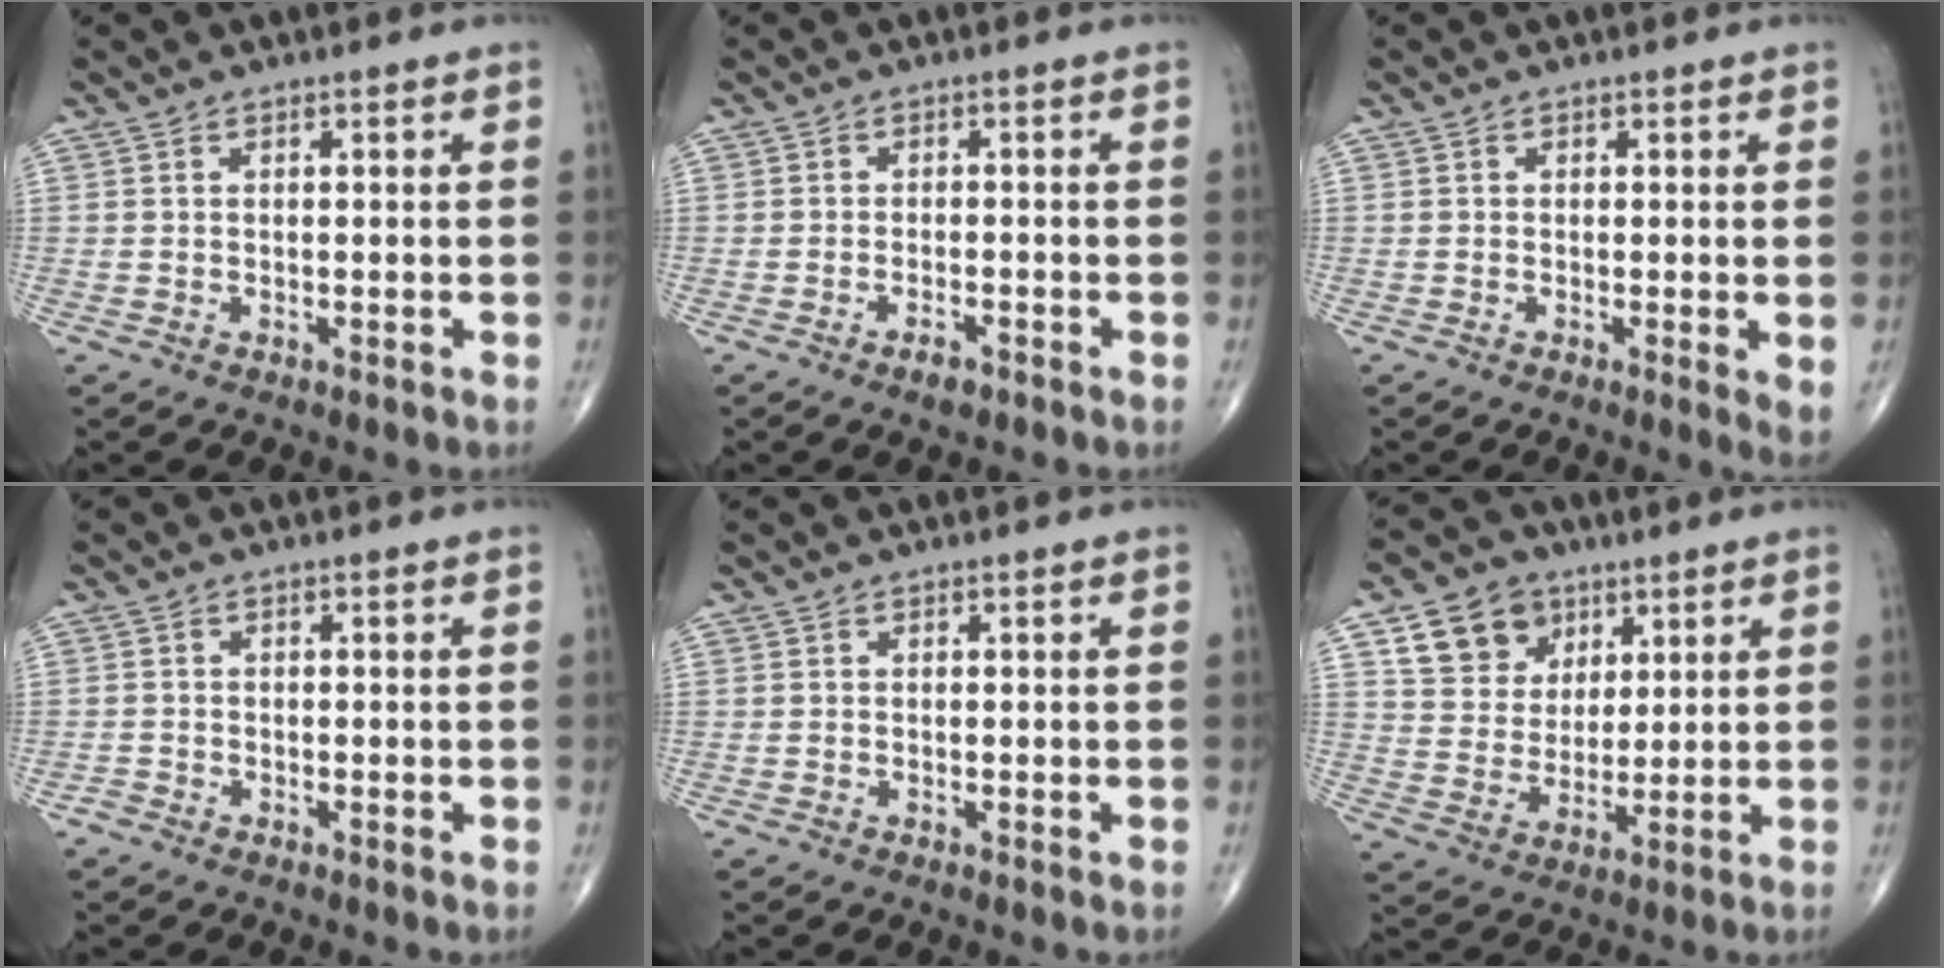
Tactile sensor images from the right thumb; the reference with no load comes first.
{"total": 2.2, "force": [-1.5, 0.7, 1.4], "torque": [-0.025, 0.004, -0.027]}
{"total": 2.1, "force": [-0.3, 0.4, 2.1], "torque": [-0.031, -0.008, -0.009]}
{"total": 1.0, "force": [-0.7, 0.6, 0.4], "torque": [-0.006, -0.002, -0.022]}
{"total": 0.0}
{"total": 11.5, "force": [5.7, 9.2, 4.1], "torque": [-0.042, -0.018, 0.105]}